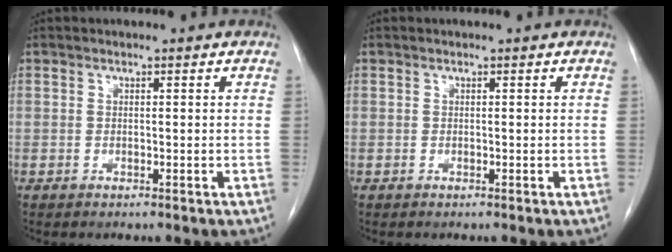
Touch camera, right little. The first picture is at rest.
{"total": 0.0}